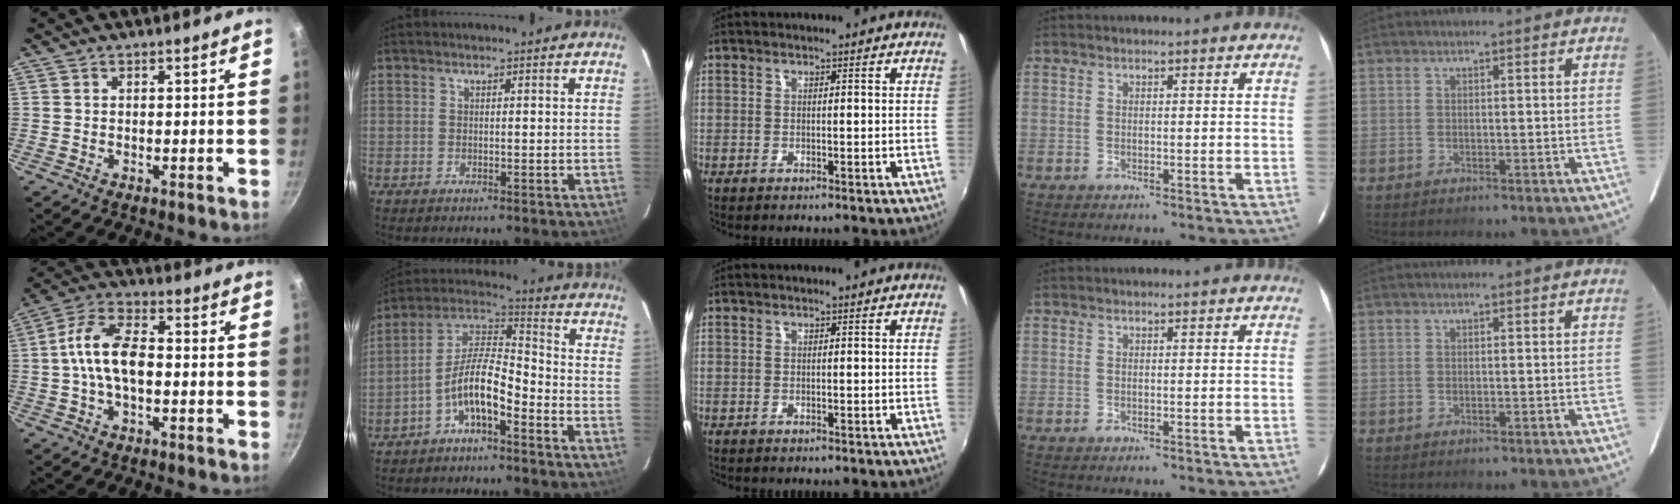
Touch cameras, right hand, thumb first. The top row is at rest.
{"thumb": {"total": 10.5, "force": [-0.7, 5.7, 8.8], "torque": [-0.158, 0.035, -0.026]}, "index": {"total": 9.6, "force": [-5.1, 3.2, 7.5], "torque": [-0.163, 0.016, -0.095]}}